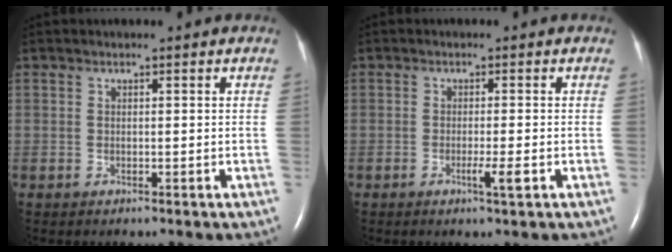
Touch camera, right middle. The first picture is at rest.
{"total": 2.2, "force": [-0.9, -0.3, 2.0], "torque": [-0.038, -0.005, -0.015]}